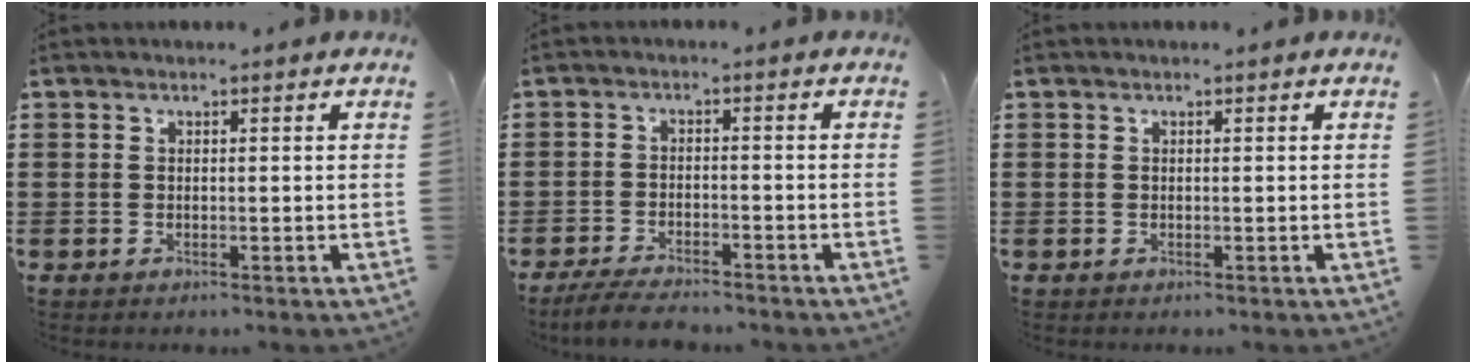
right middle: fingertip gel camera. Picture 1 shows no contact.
{"total": 4.1, "force": [-3.8, 0.6, 1.4], "torque": [-0.036, -0.005, -0.079]}
{"total": 0.0}